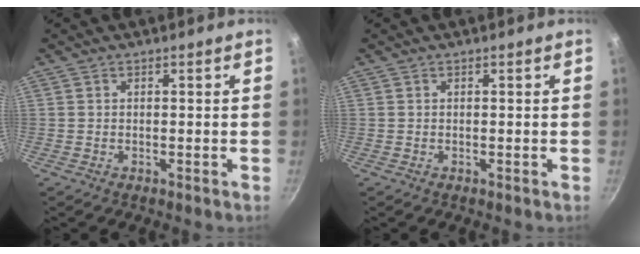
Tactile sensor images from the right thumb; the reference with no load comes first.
{"total": 0.0}